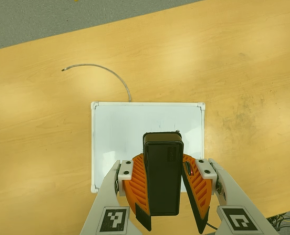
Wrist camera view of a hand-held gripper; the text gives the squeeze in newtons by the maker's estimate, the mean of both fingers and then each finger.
{"total": 8.1, "left": 8.0, "right": 8.3}